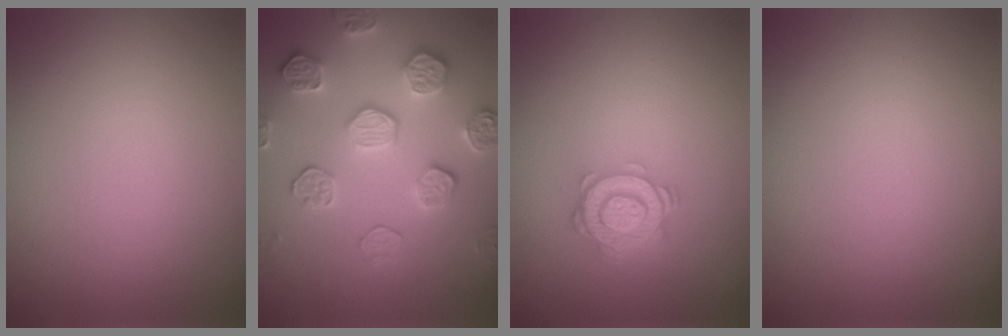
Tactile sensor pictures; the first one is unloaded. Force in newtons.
{"total": 4.6, "press": 4.5, "slide": 0.8}
{"total": 4.1, "press": 3.1, "slide": 2.8}
{"total": 0.0}